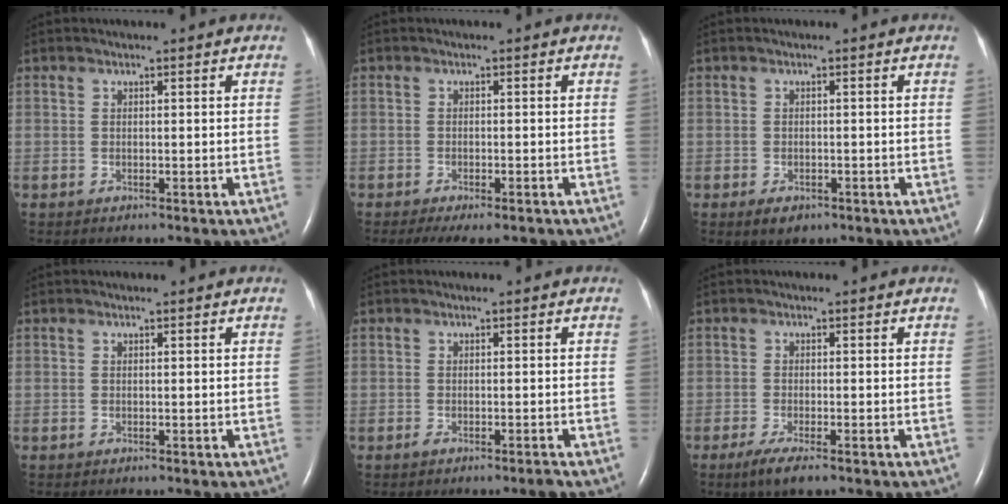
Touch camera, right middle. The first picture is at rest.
{"total": 5.9, "force": [-4.5, 1.8, 3.3], "torque": [-0.044, -0.010, -0.067]}
{"total": 2.5, "force": [-1.4, 1.4, 1.5], "torque": [-0.026, -0.002, -0.011]}
{"total": 0.0}
{"total": 1.2, "force": [-1.0, -0.2, 0.7], "torque": [-0.015, -0.002, -0.017]}
{"total": 3.8, "force": [-2.4, 0.6, 2.9], "torque": [-0.061, -0.011, -0.042]}